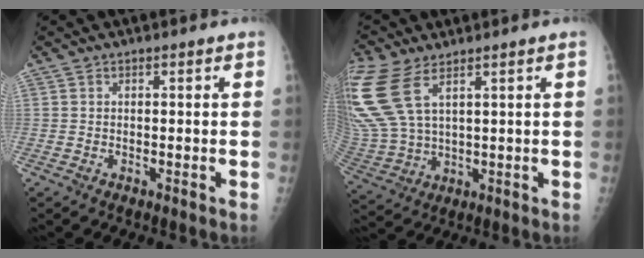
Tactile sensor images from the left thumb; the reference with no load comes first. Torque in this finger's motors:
{"motor_torque": [1.81, 3.03, 1.47, -1.30, 0.70]}